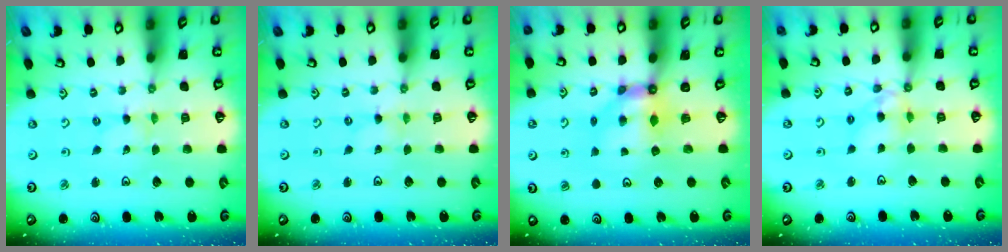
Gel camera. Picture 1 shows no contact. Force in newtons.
{"total": 0.0}
{"total": 5.9, "press": 5.9, "slide": 0.4}
{"total": 9.2, "press": 9.1, "slide": 0.7}